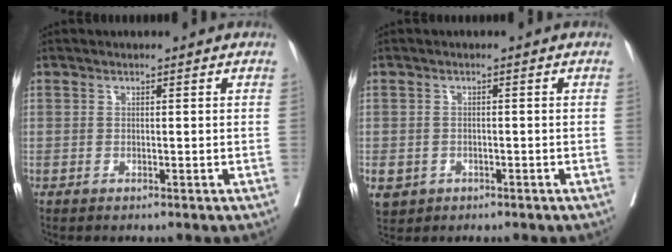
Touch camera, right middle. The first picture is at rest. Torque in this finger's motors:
{"motor_torque": [0.34, -0.31, 0.03, 0.04]}